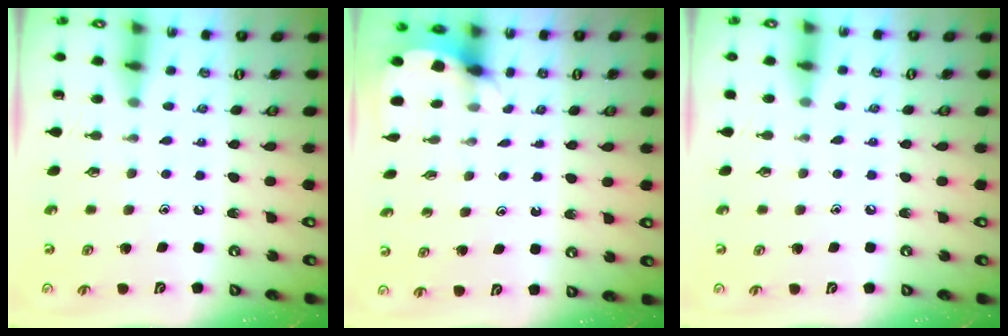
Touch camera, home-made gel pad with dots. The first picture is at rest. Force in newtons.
{"total": 2.5, "press": 2.5, "slide": 0.1}
{"total": 4.7, "press": 4.7, "slide": 0.5}